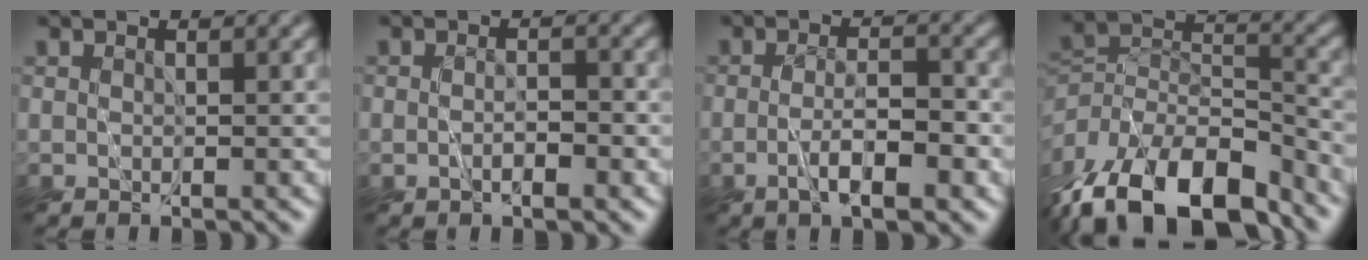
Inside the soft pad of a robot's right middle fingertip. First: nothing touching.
{"total": 1.9, "force": [-0.7, 0.8, 1.5], "torque": [-0.026, -0.003, -0.014]}
{"total": 4.0, "force": [-1.6, 1.1, 3.5], "torque": [-0.059, -0.002, -0.029]}
{"total": 13.3, "force": [-9.2, 6.6, 7.1], "torque": [-0.153, 0.001, -0.160]}